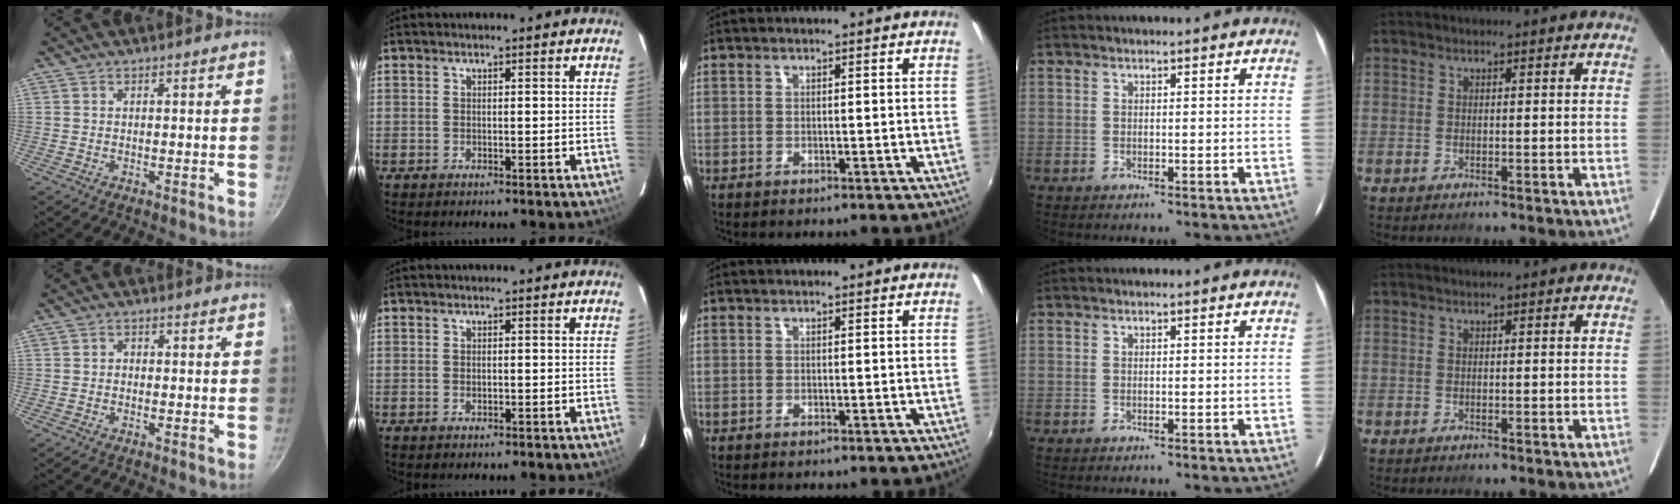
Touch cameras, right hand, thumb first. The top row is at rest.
{"thumb": {"total": 1.1, "force": [-0.3, 0.9, 0.5], "torque": [-0.007, 0.005, -0.007]}, "index": {"total": 0.7, "force": [-0.1, 0.4, 0.5], "torque": [-0.009, 0.000, -0.002]}}